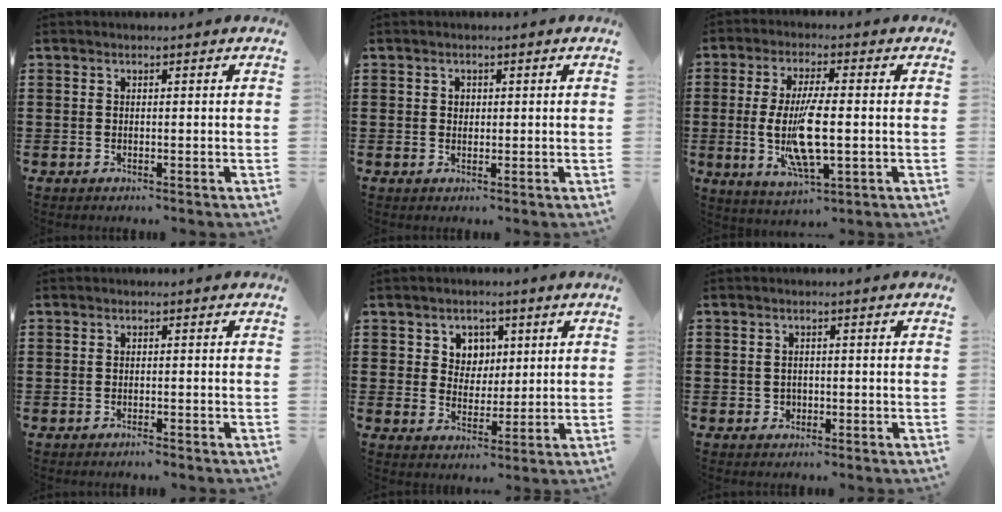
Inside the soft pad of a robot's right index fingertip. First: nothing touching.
{"total": 1.0, "force": [0.3, 0.8, 0.5], "torque": [-0.011, 0.005, 0.006]}
{"total": 10.0, "force": [-1.1, 2.8, 9.5], "torque": [-0.197, -0.015, -0.020]}
{"total": 0.7, "force": [-0.6, 0.1, 0.2], "torque": [-0.007, -0.001, -0.012]}
{"total": 4.3, "force": [1.8, 3.8, 0.7], "torque": [-0.026, 0.010, 0.029]}
{"total": 1.1, "force": [-0.1, 1.1, 0.2], "torque": [-0.007, 0.004, -0.004]}